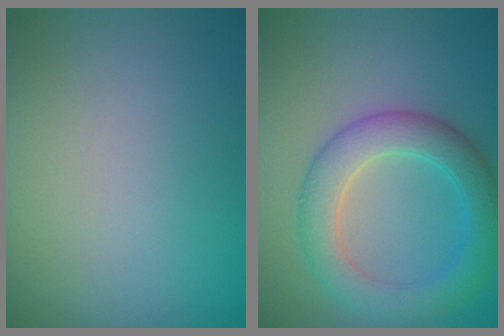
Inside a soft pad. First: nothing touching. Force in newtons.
{"total": 5.2, "press": 5.2, "slide": 0.2}